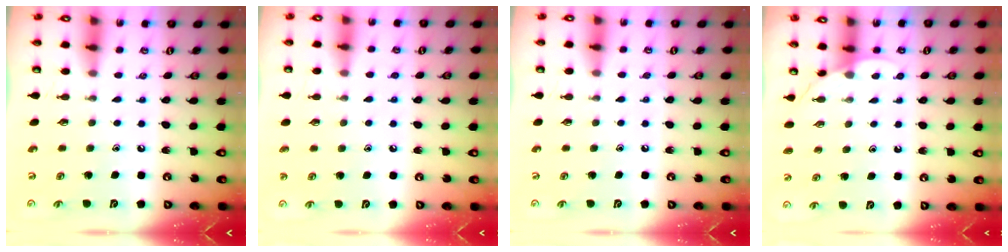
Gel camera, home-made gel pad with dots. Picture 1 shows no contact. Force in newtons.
{"total": 4.8, "press": 4.7, "slide": 0.2}
{"total": 3.0, "press": 2.9, "slide": 0.3}
{"total": 3.4, "press": 3.4, "slide": 0.2}